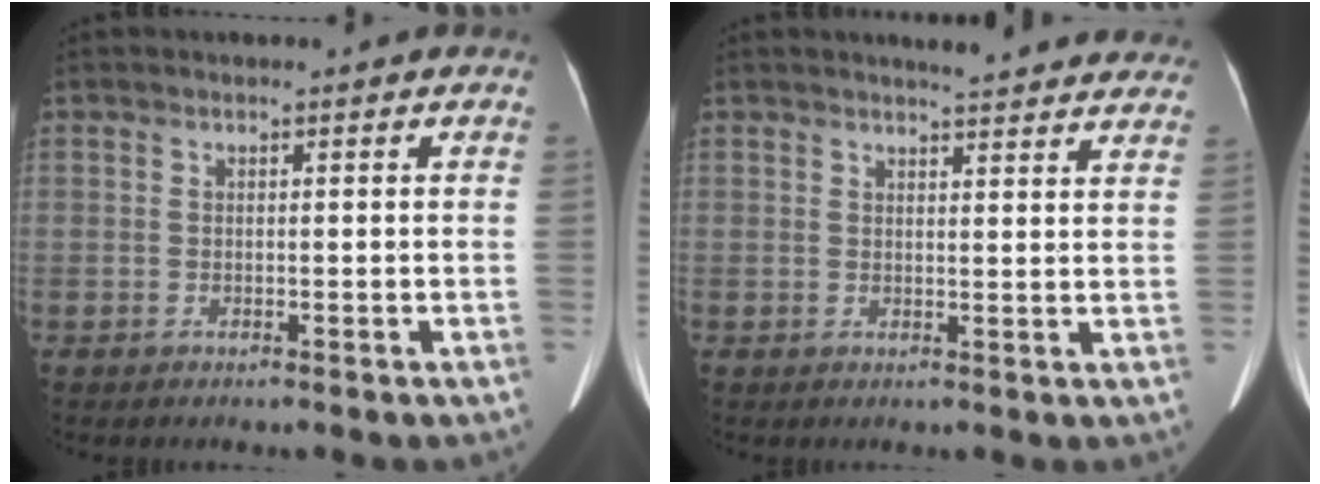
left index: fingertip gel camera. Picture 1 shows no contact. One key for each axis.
{"total": 11.0, "fx": 10.3, "fy": 1.7, "fz": 3.6, "tx": -0.027, "ty": -0.001, "tz": 0.102}